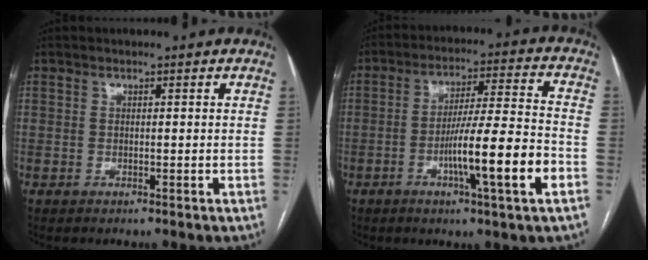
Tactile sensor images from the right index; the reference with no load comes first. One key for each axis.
{"total": 12.8, "fx": -4.5, "fy": -0.4, "fz": 12.0, "tx": -0.201, "ty": -0.001, "tz": -0.073}